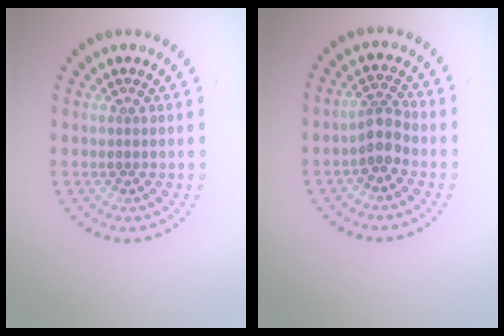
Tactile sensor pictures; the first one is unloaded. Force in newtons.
{"total": 2.4, "press": 1.9, "slide": 1.5}